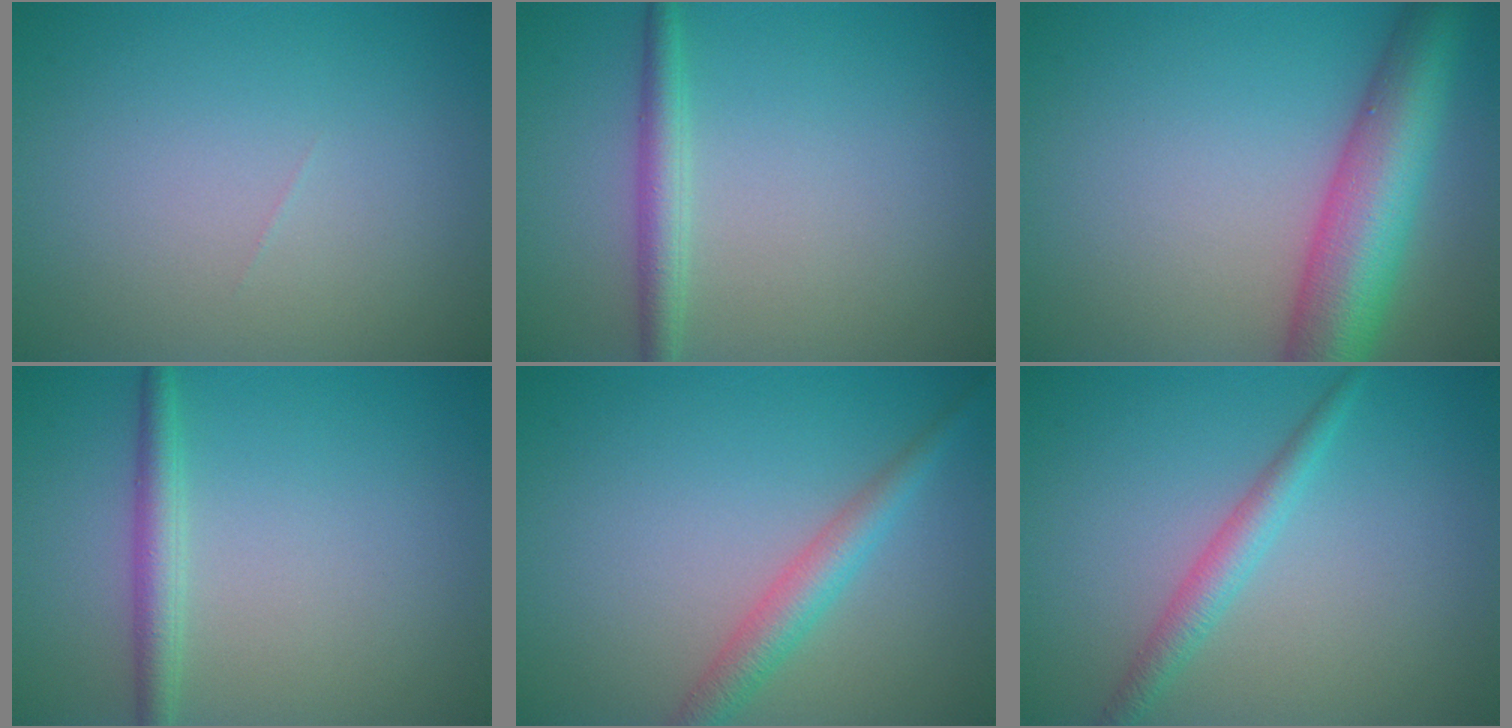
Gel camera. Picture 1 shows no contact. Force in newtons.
{"total": 2.4, "press": 2.4, "slide": 0.1}
{"total": 9.1, "press": 9.1, "slide": 0.2}
{"total": 2.4, "press": 2.4, "slide": 0.1}
{"total": 2.9, "press": 2.9, "slide": 0.1}
{"total": 2.3, "press": 2.2, "slide": 0.1}